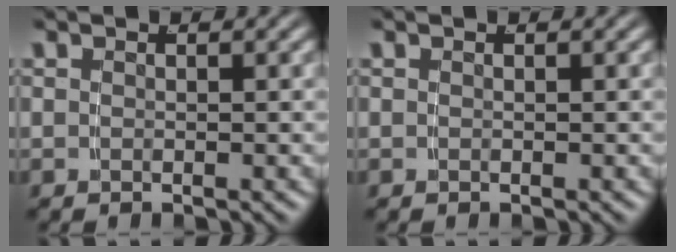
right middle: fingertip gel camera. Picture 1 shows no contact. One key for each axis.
{"total": 0.0}